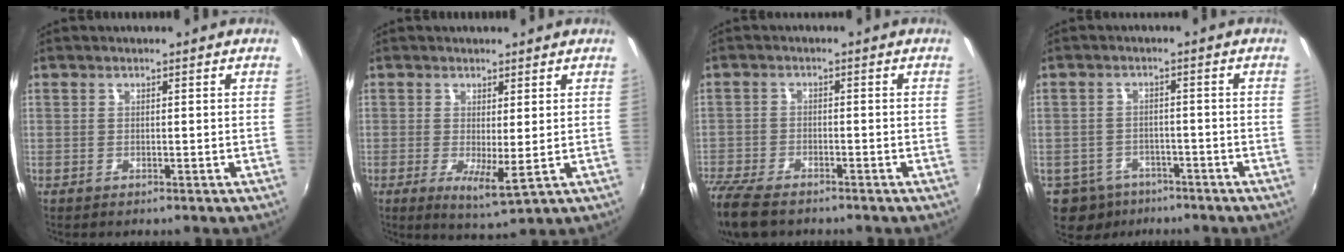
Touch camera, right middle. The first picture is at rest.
{"total": 4.8, "force": [-0.3, 0.8, 4.8], "torque": [-0.081, -0.014, -0.001]}
{"total": 10.3, "force": [-8.3, 3.5, 4.9], "torque": [-0.140, -0.037, -0.158]}
{"total": 7.8, "force": [-5.2, 5.5, 1.9], "torque": [-0.063, 0.002, -0.074]}